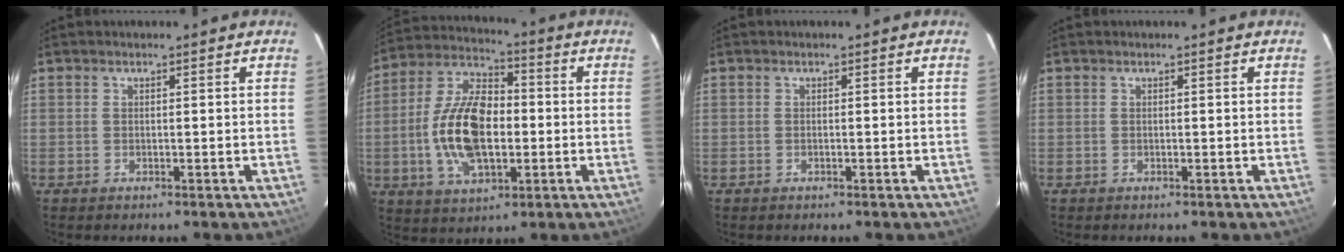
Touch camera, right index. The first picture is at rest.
{"total": 16.1, "force": [-2.2, 8.5, 13.5], "torque": [-0.272, 0.011, -0.039]}
{"total": 0.0}
{"total": 0.0}